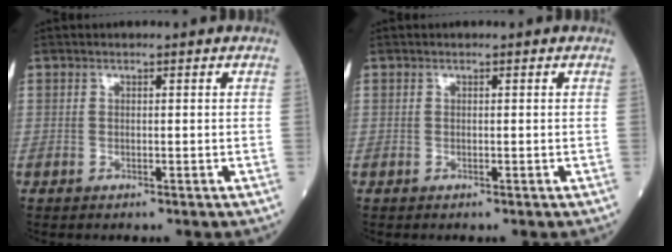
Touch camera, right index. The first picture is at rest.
{"total": 0.0}